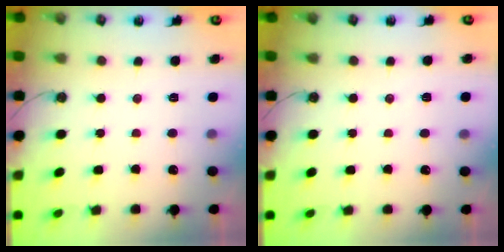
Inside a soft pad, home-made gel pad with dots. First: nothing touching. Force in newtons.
{"total": 3.2, "press": 2.7, "slide": 1.7}